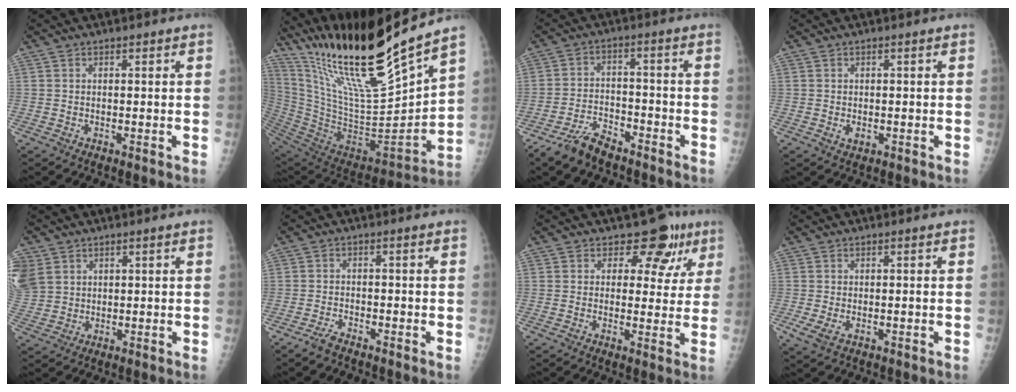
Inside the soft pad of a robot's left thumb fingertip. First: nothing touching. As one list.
[{"total": 26.8, "force": [21.5, 2.5, 15.9], "torque": [-0.249, -0.118, 0.393]}, {"total": 6.8, "force": [-5.5, 2.6, 3.0], "torque": [-0.058, 0.022, -0.103]}, {"total": 1.4, "force": [-0.2, 0.9, 1.0], "torque": [-0.010, -0.003, -0.001]}, {"total": 10.8, "force": [3.9, 9.0, 4.4], "torque": [-0.128, 0.011, 0.090]}, {"total": 2.2, "force": [-2.0, 0.4, 1.0], "torque": [-0.027, 0.005, -0.039]}, {"total": 7.9, "force": [4.6, 5.4, 3.5], "torque": [0.001, -0.017, 0.046]}, {"total": 3.0, "force": [-0.8, 1.3, 2.6], "torque": [-0.065, -0.003, -0.009]}]